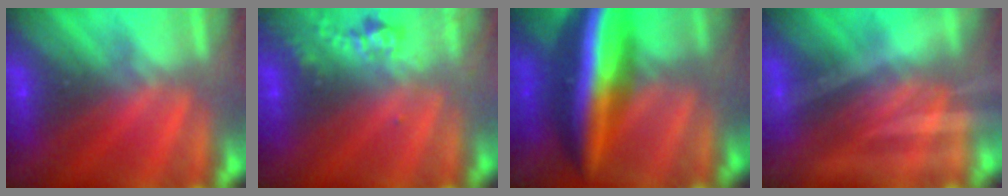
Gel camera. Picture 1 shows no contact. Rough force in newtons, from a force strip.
{"total": 2.4}
{"total": 9.4}
{"total": 1.9}